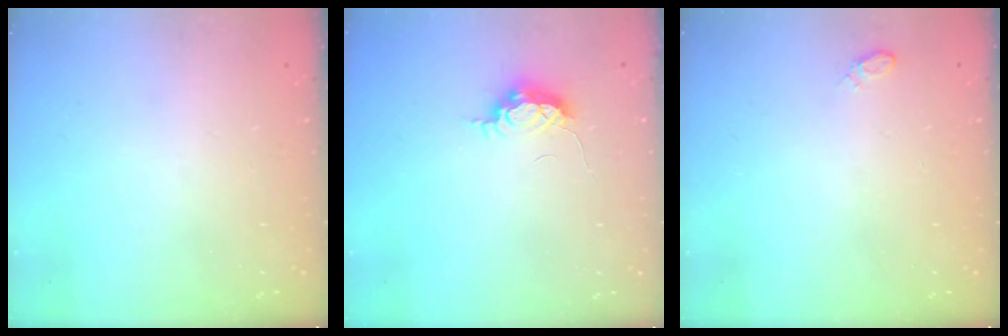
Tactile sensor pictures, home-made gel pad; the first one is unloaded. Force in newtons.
{"total": 6.0, "press": 5.7, "slide": 1.9}
{"total": 4.3, "press": 4.0, "slide": 1.5}